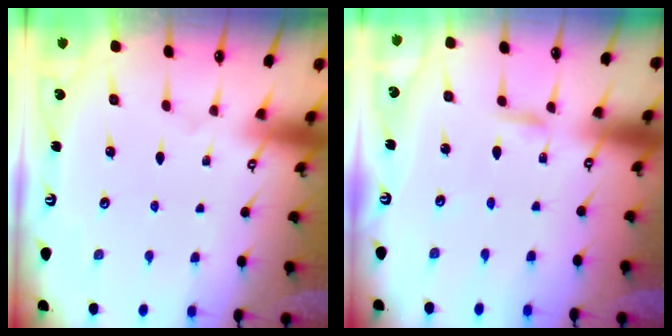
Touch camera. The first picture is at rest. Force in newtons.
{"total": 2.4, "press": 2.4, "slide": 0.1}